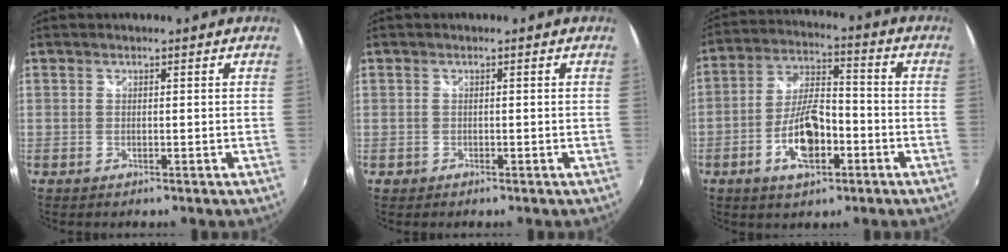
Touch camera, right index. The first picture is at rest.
{"total": 1.2, "force": [-0.5, 1.1, 0.1], "torque": [-0.006, 0.001, -0.007]}
{"total": 11.0, "force": [-4.5, 4.6, 9.0], "torque": [-0.182, 0.007, -0.075]}